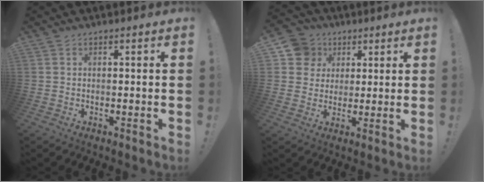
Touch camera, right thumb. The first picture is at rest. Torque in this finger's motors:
{"motor_torque": [-0.19, 0.35, -0.21, 0.19, -0.01]}